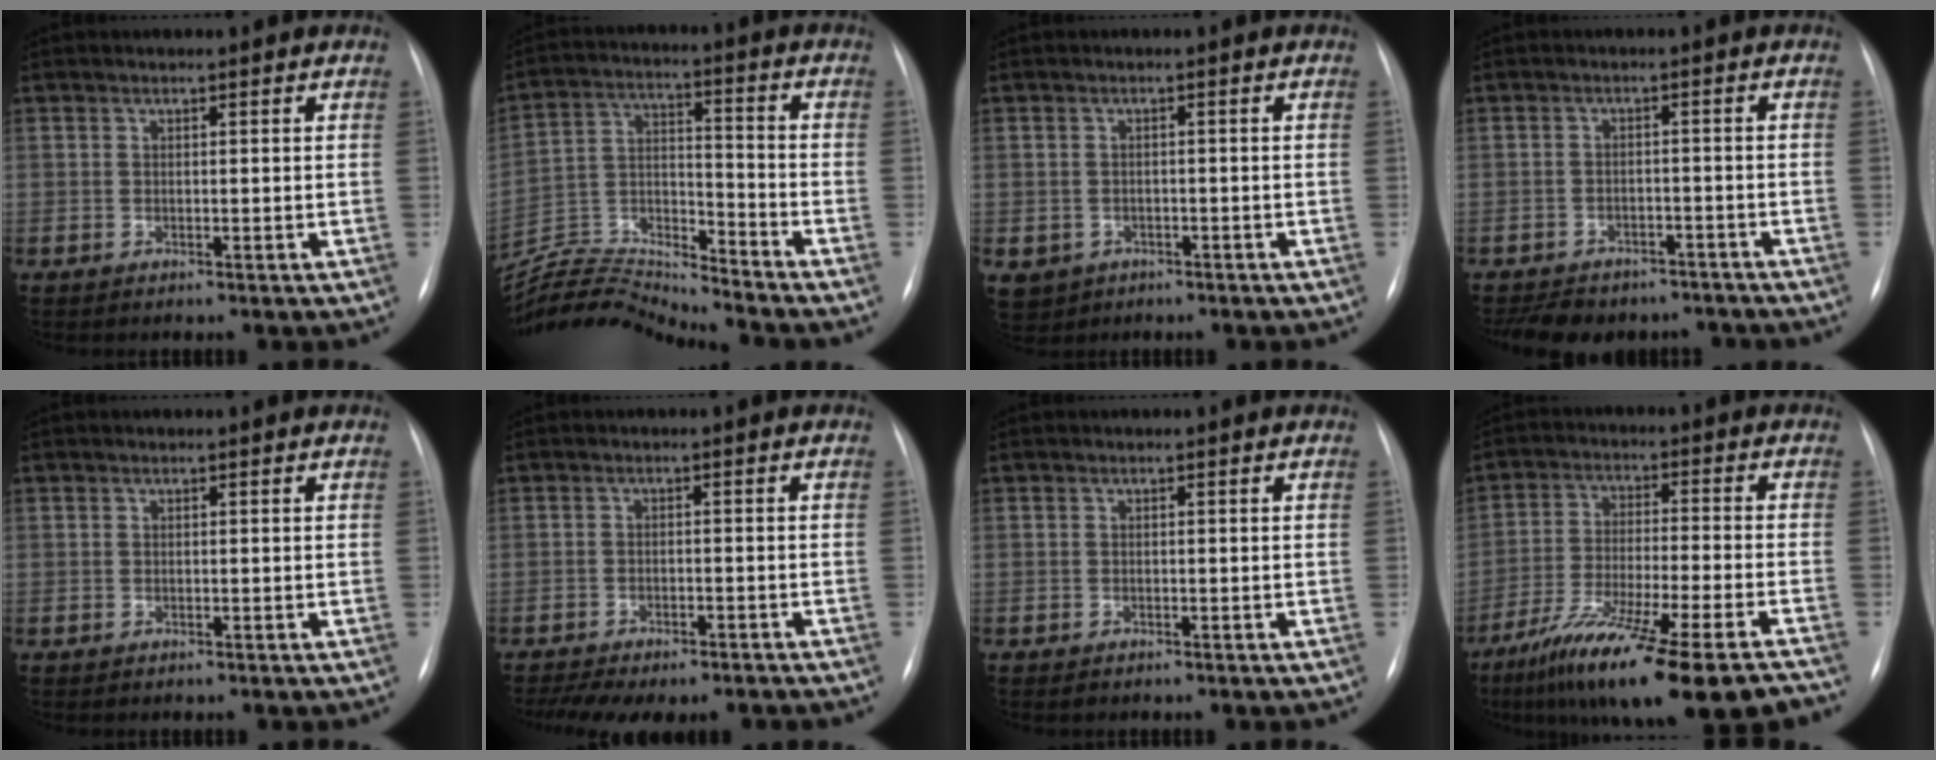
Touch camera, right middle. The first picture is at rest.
{"total": 13.6, "force": [-13.5, -1.6, 0.7], "torque": [-0.018, 0.036, -0.248]}
{"total": 5.4, "force": [-2.7, 4.6, 1.1], "torque": [-0.026, 0.004, -0.032]}
{"total": 12.1, "force": [-10.1, 5.8, 3.3], "torque": [-0.063, 0.006, -0.123]}
{"total": 0.0}
{"total": 12.4, "force": [-10.2, 4.1, 5.6], "torque": [-0.106, 0.009, -0.134]}
{"total": 0.7, "force": [-0.5, 0.4, 0.2], "torque": [-0.007, 0.000, -0.007]}
{"total": 20.8, "force": [-15.7, 1.0, 13.7], "torque": [-0.189, -0.036, -0.255]}